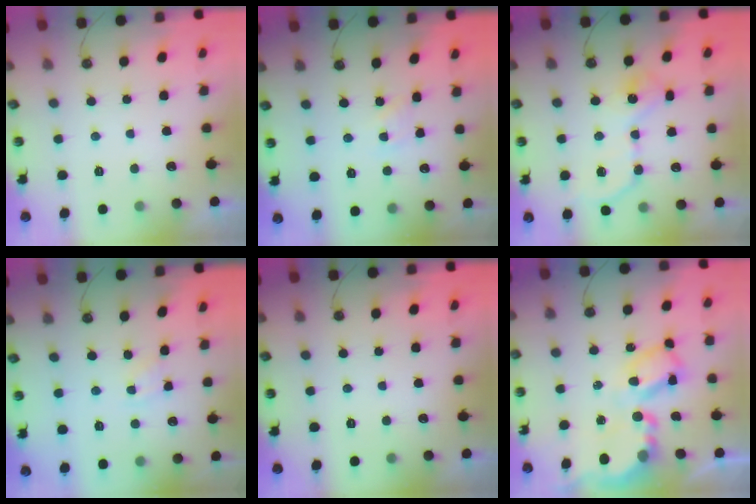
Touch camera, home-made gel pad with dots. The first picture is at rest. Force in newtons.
{"total": 4.9, "press": 4.9, "slide": 0.6}
{"total": 11.7, "press": 11.7, "slide": 0.4}
{"total": 1.9, "press": 1.9, "slide": 0.4}
{"total": 0.0}
{"total": 10.8, "press": 10.7, "slide": 0.8}